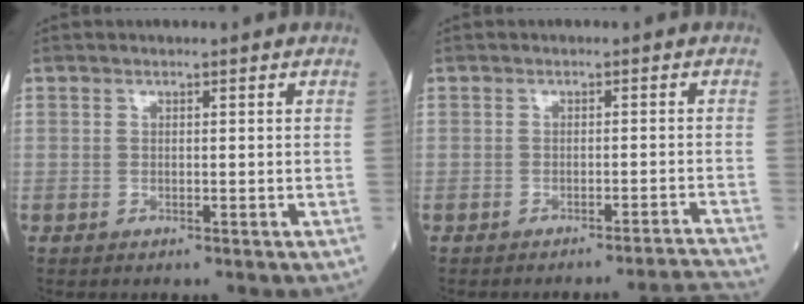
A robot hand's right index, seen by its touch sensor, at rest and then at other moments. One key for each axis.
{"total": 6.0, "fx": -5.5, "fy": -2.4, "fz": 0.3, "tx": 0.011, "ty": -0.005, "tz": -0.068}